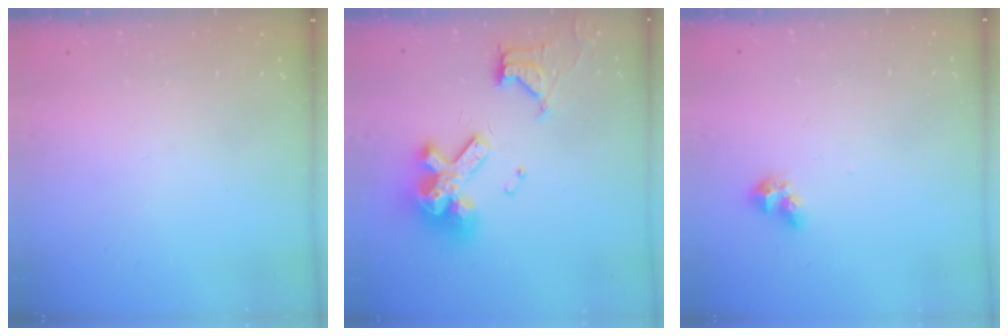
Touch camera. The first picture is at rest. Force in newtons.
{"total": 15.7, "press": 15.6, "slide": 1.7}
{"total": 6.8, "press": 6.8, "slide": 0.6}